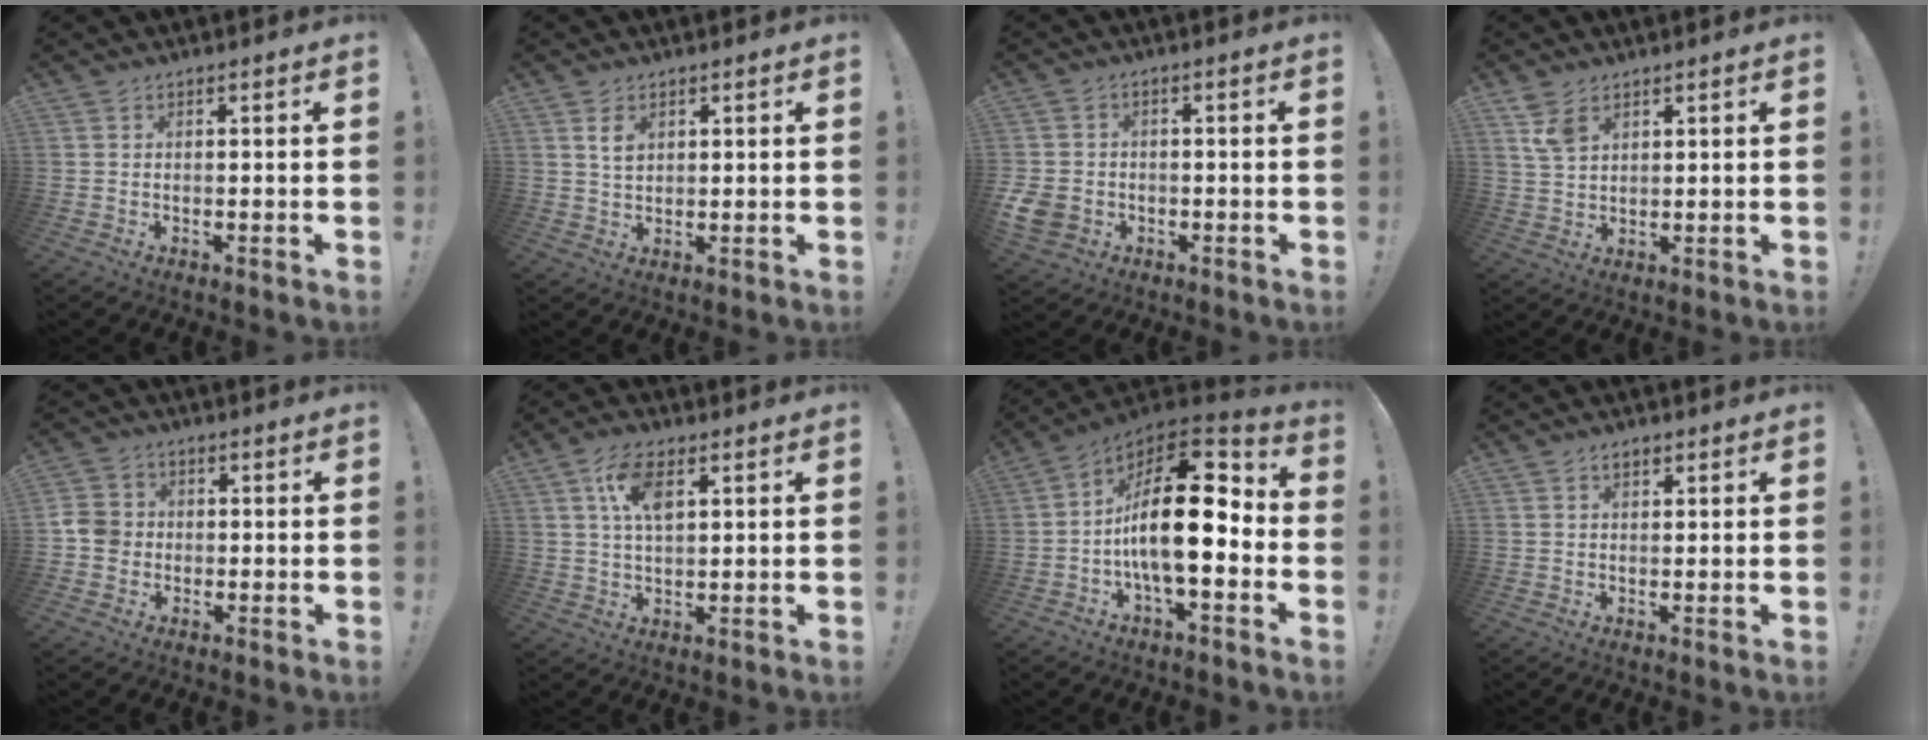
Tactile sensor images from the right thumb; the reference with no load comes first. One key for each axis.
{"total": 3.9, "fx": 1.8, "fy": 2.3, "fz": 2.6, "tx": -0.035, "ty": -0.007, "tz": 0.031}
{"total": 5.8, "fx": -1.8, "fy": 4.7, "fz": 2.9, "tx": -0.061, "ty": 0.005, "tz": -0.031}
{"total": 5.7, "fx": 3.5, "fy": 3.1, "fz": 3.2, "tx": -0.059, "ty": -0.013, "tz": 0.068}
{"total": 6.3, "fx": -0.8, "fy": 5.8, "fz": 2.4, "tx": -0.044, "ty": 0.013, "tz": -0.015}
{"total": 8.9, "fx": 3.3, "fy": 4.3, "fz": 7.0, "tx": -0.121, "ty": 0.001, "tz": 0.060}
{"total": 21.7, "fx": -0.8, "fy": 9.6, "fz": 19.5, "tx": -0.338, "ty": 0.015, "tz": -0.013}
{"total": 1.9, "fx": 1.2, "fy": 1.0, "fz": 1.1, "tx": -0.014, "ty": 0.000, "tz": 0.019}